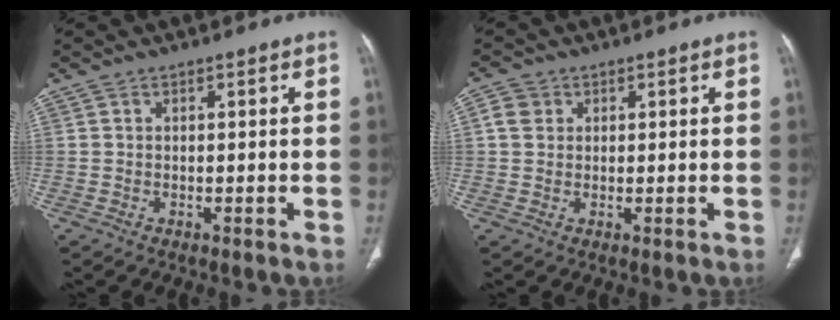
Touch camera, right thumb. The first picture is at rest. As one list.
[{"total": 3.4, "force": [1.0, 2.9, 1.3], "torque": [-0.011, 0.002, 0.019]}]